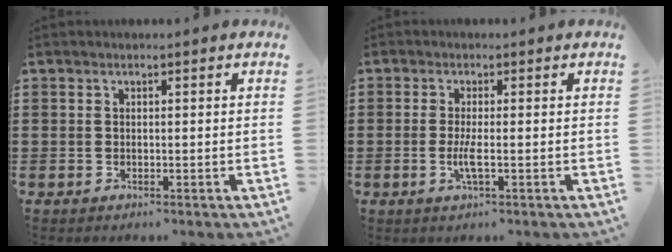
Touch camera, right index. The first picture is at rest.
{"total": 2.9, "force": [-0.8, 0.3, 2.8], "torque": [-0.064, -0.009, -0.019]}